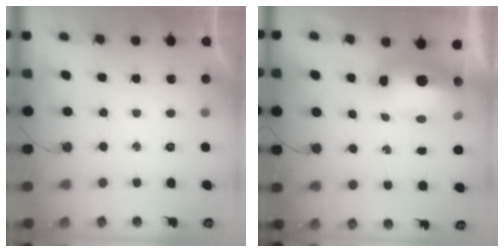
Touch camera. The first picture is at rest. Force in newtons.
{"total": 14.7, "press": 14.6, "slide": 1.9}